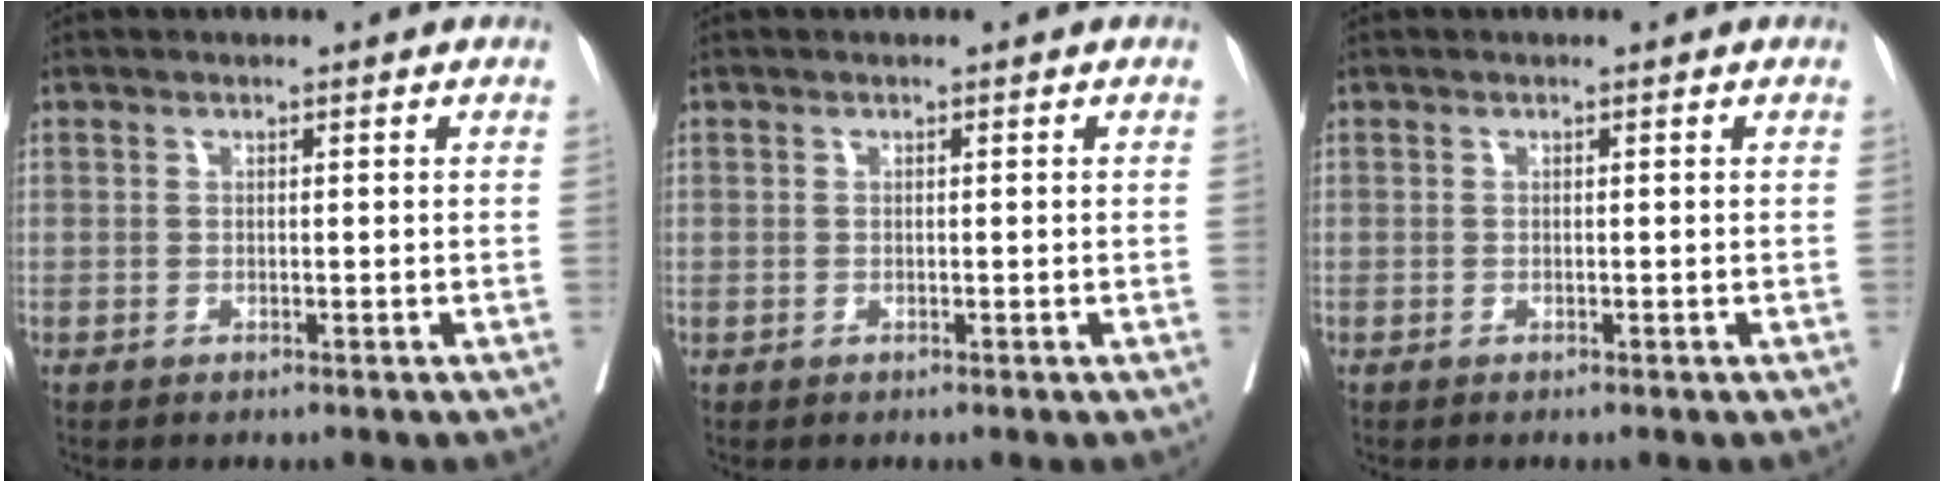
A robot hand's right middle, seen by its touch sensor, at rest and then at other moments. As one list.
[{"total": 0.0}, {"total": 0.0}]